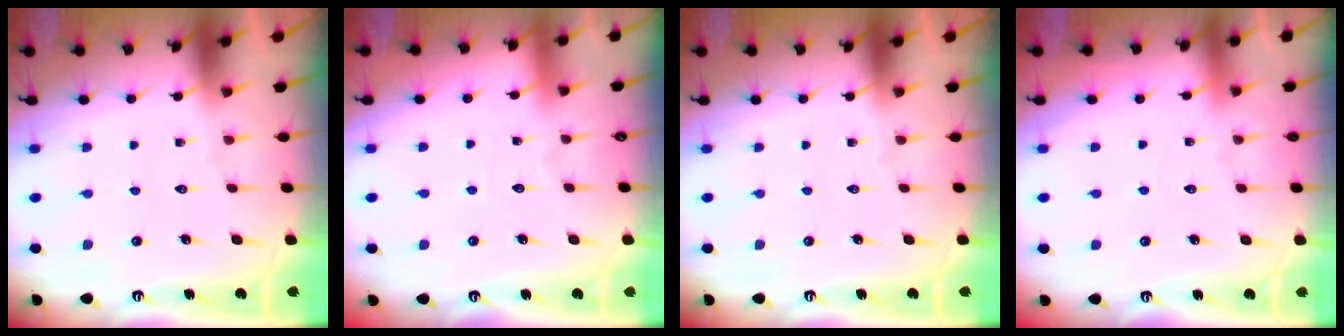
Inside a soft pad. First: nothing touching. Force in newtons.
{"total": 2.6, "press": 2.6, "slide": 0.3}
{"total": 0.0}
{"total": 2.1, "press": 2.1, "slide": 0.2}